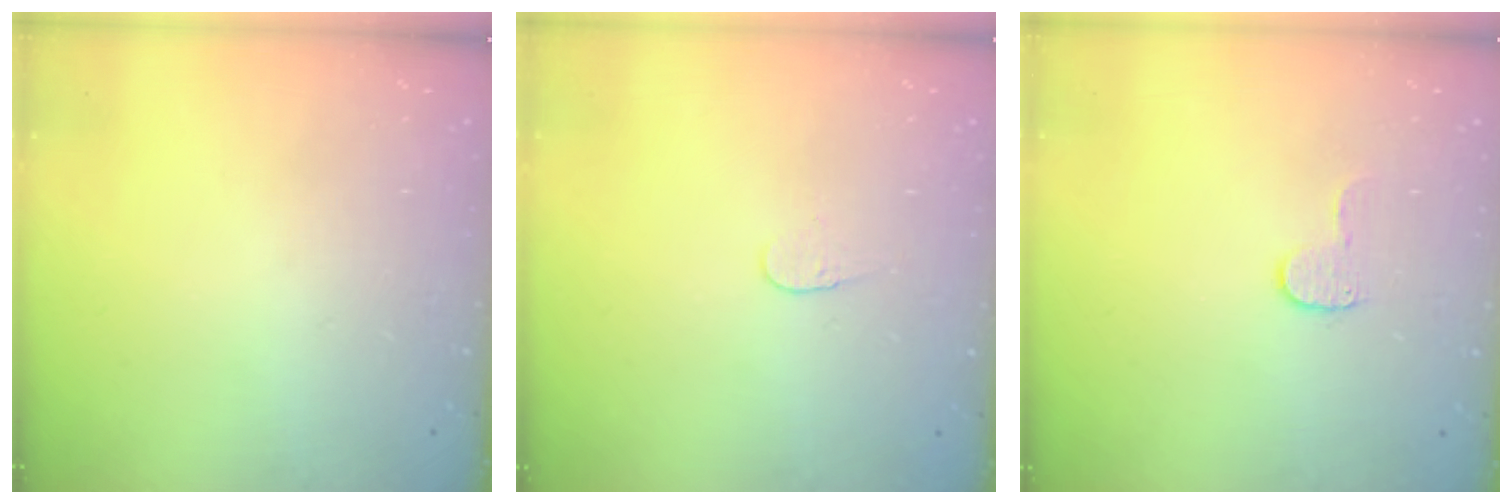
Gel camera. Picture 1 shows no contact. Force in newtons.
{"total": 3.8, "press": 3.8, "slide": 0.3}
{"total": 4.6, "press": 4.6, "slide": 0.4}